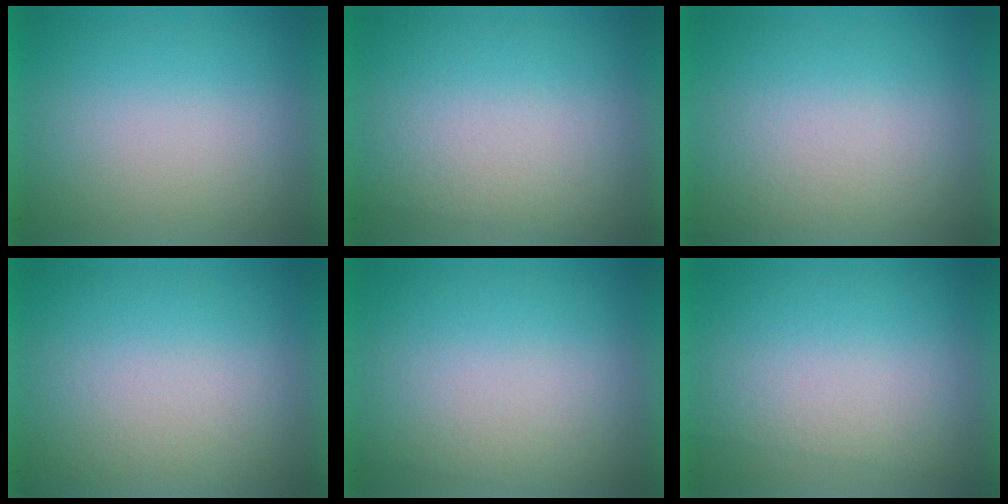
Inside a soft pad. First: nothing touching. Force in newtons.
{"total": 2.9}
{"total": 2.7}
{"total": 2.7}
{"total": 2.6}
{"total": 2.8}